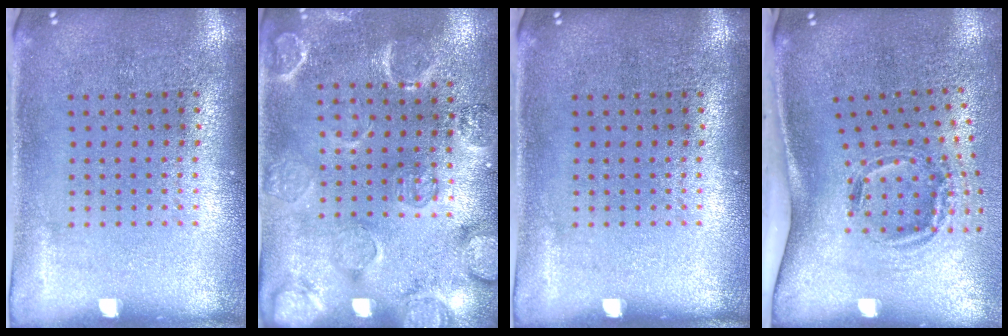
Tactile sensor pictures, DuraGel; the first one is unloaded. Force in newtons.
{"total": 2.5, "press": 2.2, "slide": 1.2}
{"total": 0.0}
{"total": 1.9, "press": 1.2, "slide": 1.5}